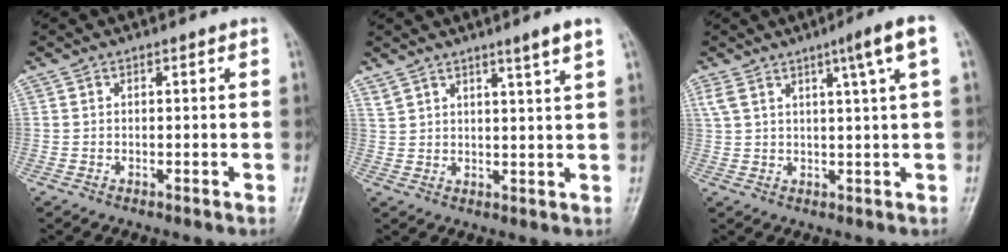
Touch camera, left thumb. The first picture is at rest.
{"total": 5.1, "force": [3.8, -0.4, 3.4], "torque": [-0.051, -0.026, 0.065]}
{"total": 7.7, "force": [3.5, -0.1, 6.8], "torque": [-0.117, -0.001, 0.061]}